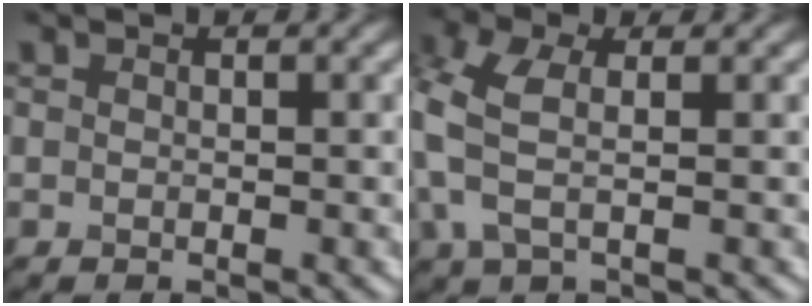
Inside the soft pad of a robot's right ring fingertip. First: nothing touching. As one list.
[{"total": 5.3, "force": [0.1, 2.7, 4.5], "torque": [-0.121, 0.006, -0.006]}]